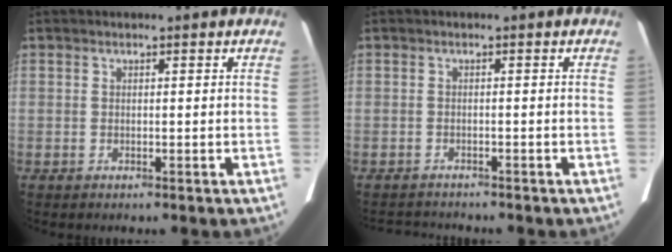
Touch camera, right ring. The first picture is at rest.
{"total": 3.7, "force": [-3.6, 0.5, 0.6], "torque": [-0.011, -0.009, -0.053]}